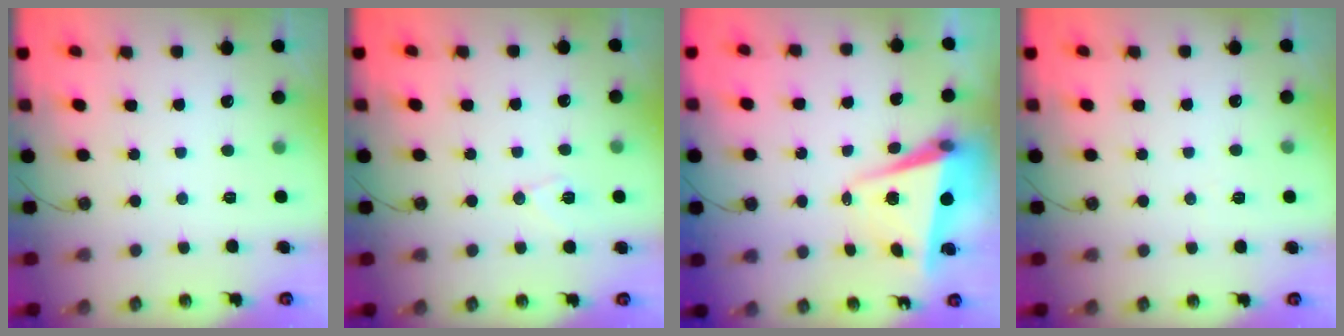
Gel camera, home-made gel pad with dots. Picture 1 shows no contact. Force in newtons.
{"total": 7.0, "press": 7.0, "slide": 1.1}
{"total": 5.8, "press": 5.5, "slide": 1.8}
{"total": 6.4, "press": 4.7, "slide": 4.3}